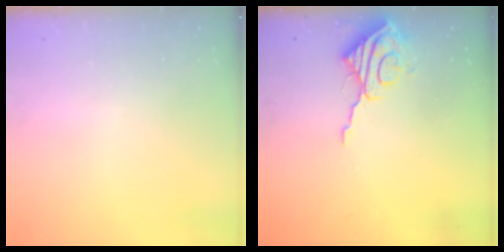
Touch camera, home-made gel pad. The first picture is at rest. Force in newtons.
{"total": 9.1, "press": 9.1, "slide": 0.7}